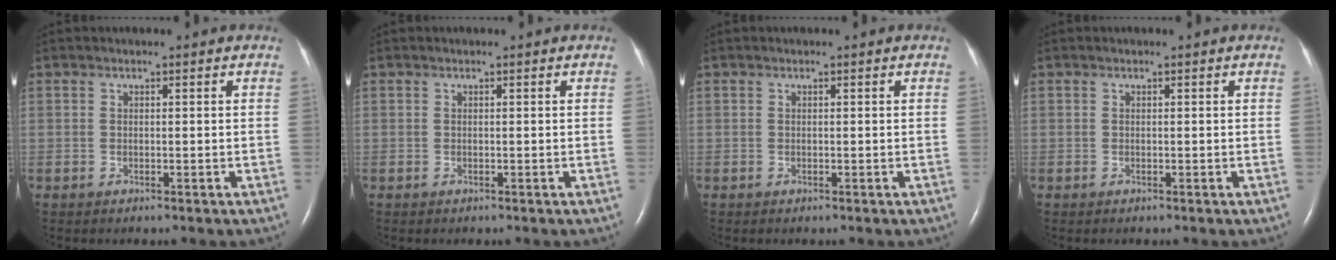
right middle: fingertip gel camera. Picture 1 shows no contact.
{"total": 0.0}
{"total": 0.0}
{"total": 0.0}